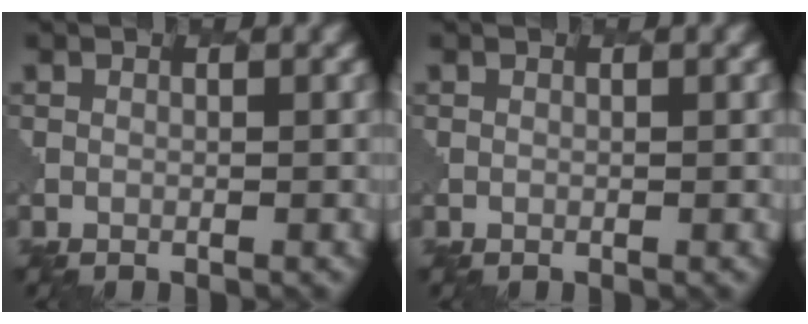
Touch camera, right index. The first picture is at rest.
{"total": 0.0}